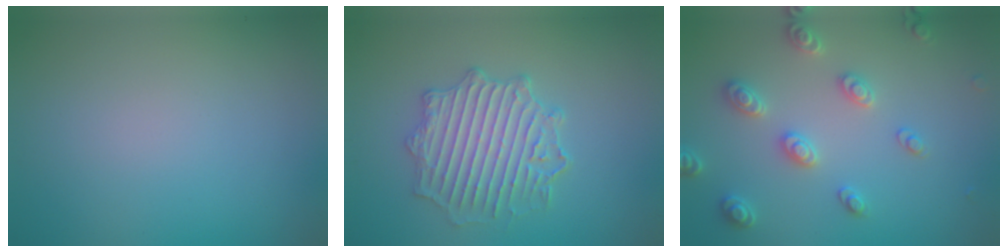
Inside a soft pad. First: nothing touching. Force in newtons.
{"total": 4.8, "press": 4.5, "slide": 1.7}
{"total": 3.2, "press": 3.0, "slide": 0.9}